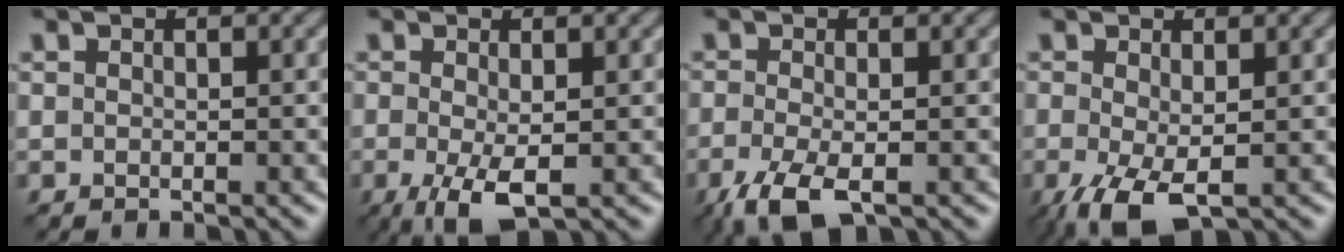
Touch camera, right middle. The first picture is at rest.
{"total": 4.0, "force": [-1.3, 1.7, 3.4], "torque": [-0.078, -0.008, -0.017]}
{"total": 4.8, "force": [-2.8, 1.7, 3.6], "torque": [-0.083, -0.004, -0.049]}
{"total": 5.3, "force": [-2.1, 2.5, 4.2], "torque": [-0.108, -0.016, -0.030]}